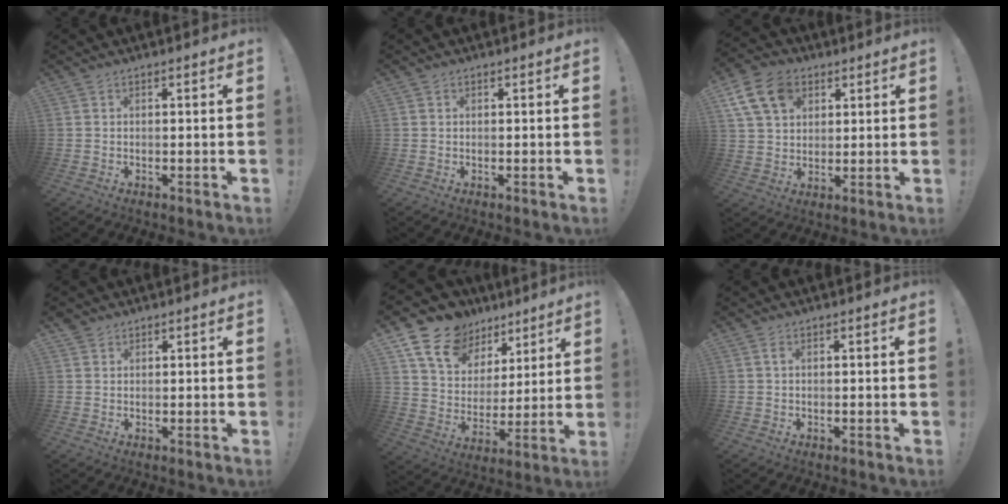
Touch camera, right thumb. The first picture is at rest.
{"total": 0.5, "force": [0.2, 0.5, -0.1], "torque": [0.001, 0.001, 0.005]}
{"total": 13.5, "force": [6.2, 9.9, 6.8], "torque": [-0.114, -0.024, 0.122]}
{"total": 1.8, "force": [1.4, 1.0, 0.3], "torque": [-0.002, -0.006, 0.025]}
{"total": 15.3, "force": [10.2, 10.2, 5.2], "torque": [-0.093, -0.062, 0.197]}
{"total": 1.0, "force": [0.1, 0.2, 0.9], "torque": [-0.020, 0.004, 0.001]}